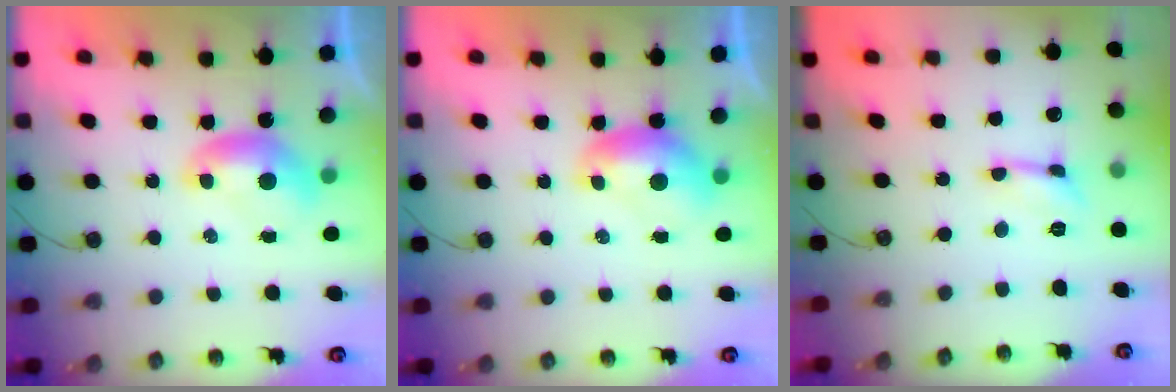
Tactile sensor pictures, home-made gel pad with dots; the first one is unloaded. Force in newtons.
{"total": 1.0, "press": 0.8, "slide": 0.6}
{"total": 0.0}